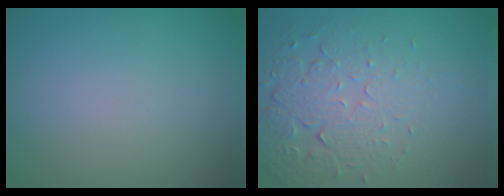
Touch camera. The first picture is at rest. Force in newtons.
{"total": 5.5, "press": 3.6, "slide": 4.1}